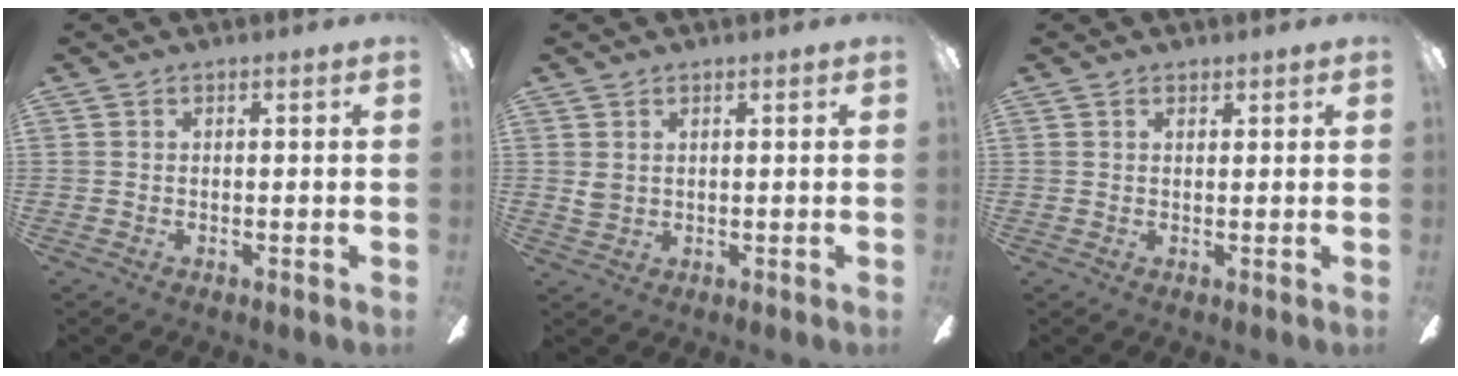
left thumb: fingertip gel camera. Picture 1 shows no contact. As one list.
[{"total": 1.9, "force": [0.1, 1.5, 1.1], "torque": [-0.024, 0.005, 0.001]}, {"total": 1.0, "force": [0.8, 0.5, 0.3], "torque": [0.002, -0.002, 0.013]}]